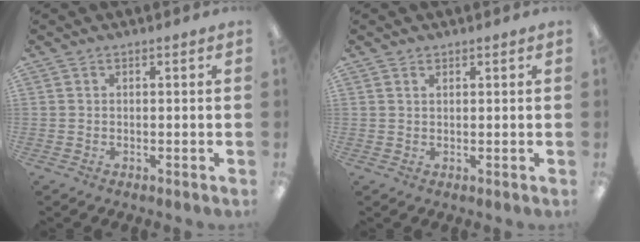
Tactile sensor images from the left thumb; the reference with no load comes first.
{"total": 1.2, "force": [0.9, 0.6, 0.4], "torque": [-0.010, 0.001, 0.017]}